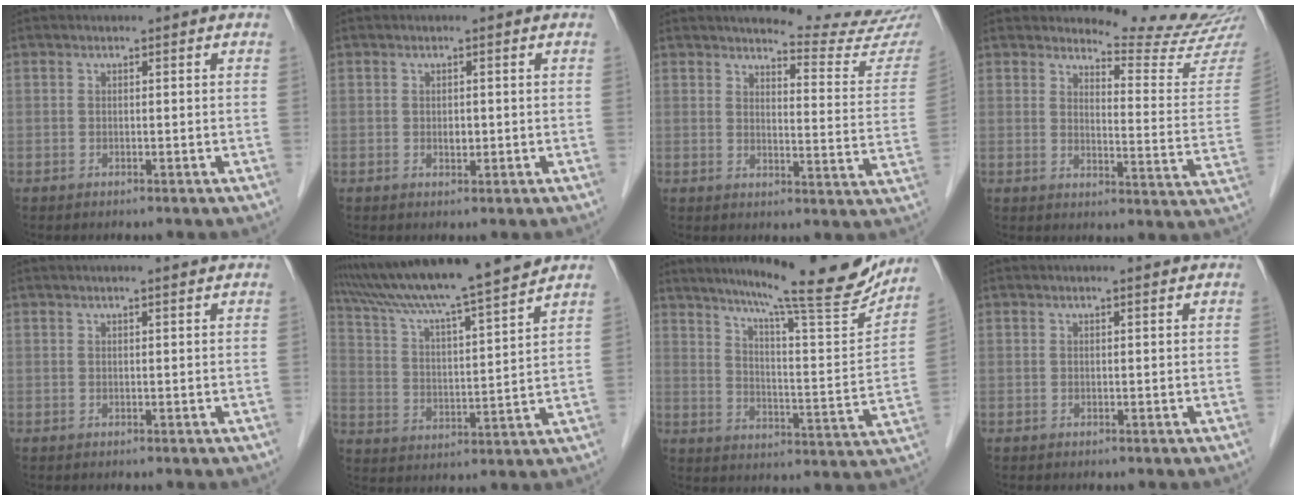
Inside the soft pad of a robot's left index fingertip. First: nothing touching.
{"total": 1.1, "force": [-0.1, 0.8, 0.8], "torque": [-0.013, -0.002, 0.000]}
{"total": 13.9, "force": [13.5, -0.3, 3.3], "torque": [-0.035, -0.094, 0.141]}
{"total": 13.3, "force": [13.1, -1.3, 1.6], "torque": [-0.018, -0.119, 0.146]}
{"total": 2.1, "force": [1.8, -0.3, 1.1], "torque": [-0.013, 0.012, 0.028]}
{"total": 17.3, "force": [15.2, -1.3, 8.1], "torque": [-0.146, -0.003, 0.244]}
{"total": 20.5, "force": [17.8, 0.7, 10.1], "torque": [-0.150, -0.040, 0.242]}
{"total": 1.0, "force": [0.9, -0.2, 0.5], "torque": [-0.010, 0.003, 0.017]}